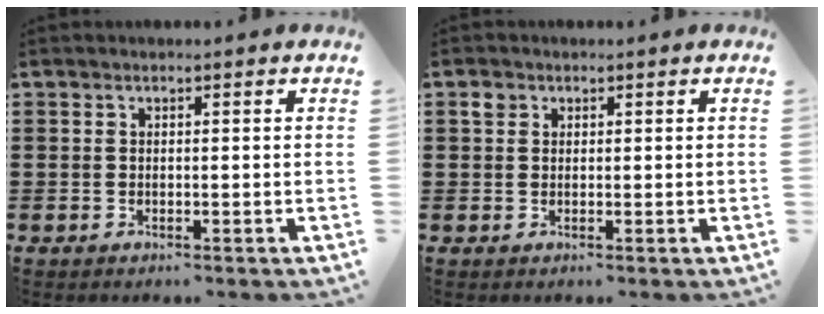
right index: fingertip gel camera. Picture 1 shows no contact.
{"total": 1.4, "force": [0.6, 1.2, 0.5], "torque": [-0.013, 0.006, 0.011]}